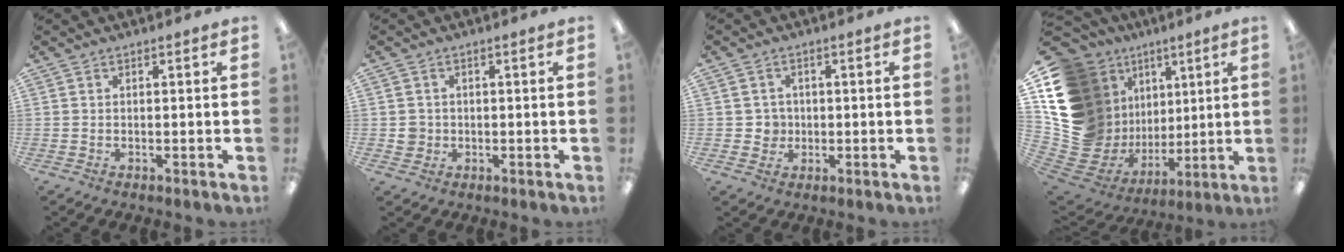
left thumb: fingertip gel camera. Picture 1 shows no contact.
{"total": 3.2, "force": [-0.1, 3.1, 0.6], "torque": [-0.007, 0.004, -0.004]}
{"total": 3.6, "force": [0.0, 3.5, 0.5], "torque": [-0.009, 0.003, -0.003]}
{"total": 20.4, "force": [5.4, 17.4, 9.3], "torque": [-0.166, -0.071, 0.159]}